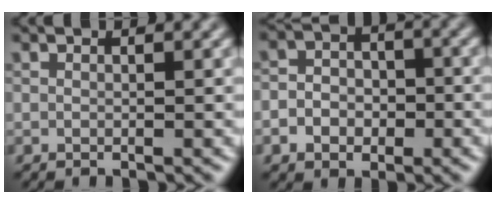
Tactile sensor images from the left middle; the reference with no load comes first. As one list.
[{"total": 3.9, "force": [-1.2, 3.2, 2.0], "torque": [-0.017, -0.008, -0.034]}]